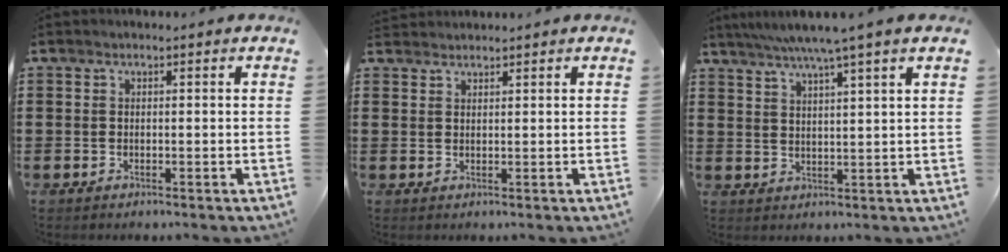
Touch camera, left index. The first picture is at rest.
{"total": 1.4, "force": [1.3, 0.3, 0.0], "torque": [-0.004, -0.001, 0.028]}
{"total": 5.1, "force": [4.0, -1.1, 3.0], "torque": [-0.069, -0.014, 0.067]}